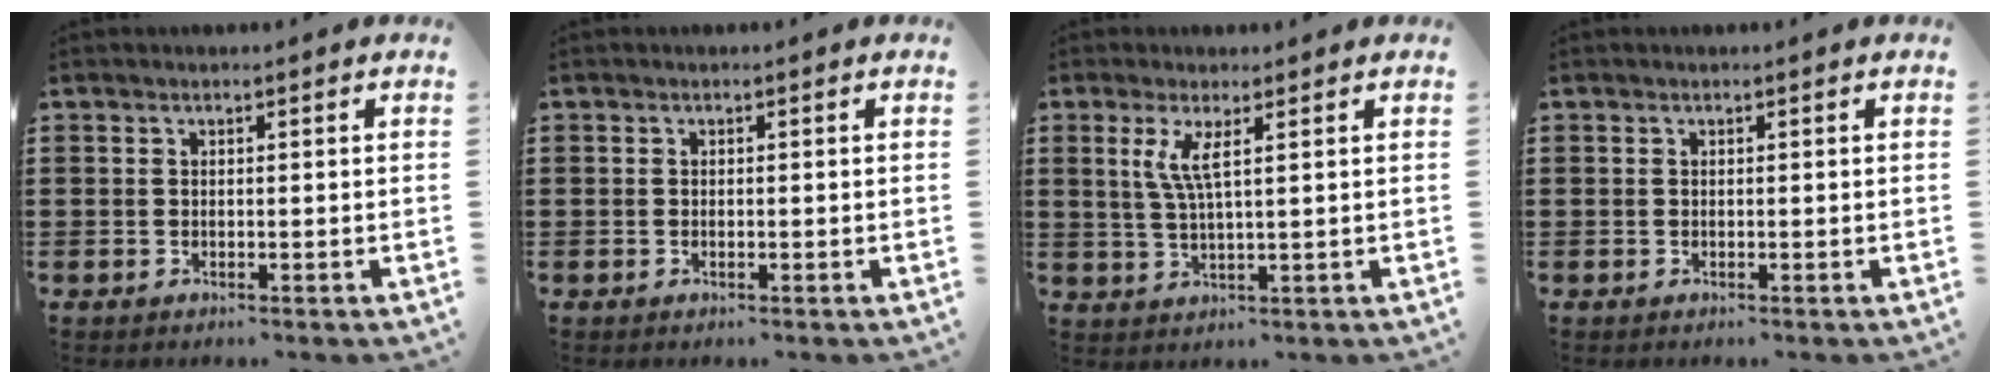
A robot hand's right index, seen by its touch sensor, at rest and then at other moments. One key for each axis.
{"total": 0.0}
{"total": 4.2, "fx": 1.5, "fy": 0.6, "fz": 3.9, "tx": -0.082, "ty": -0.001, "tz": 0.023}
{"total": 0.0}